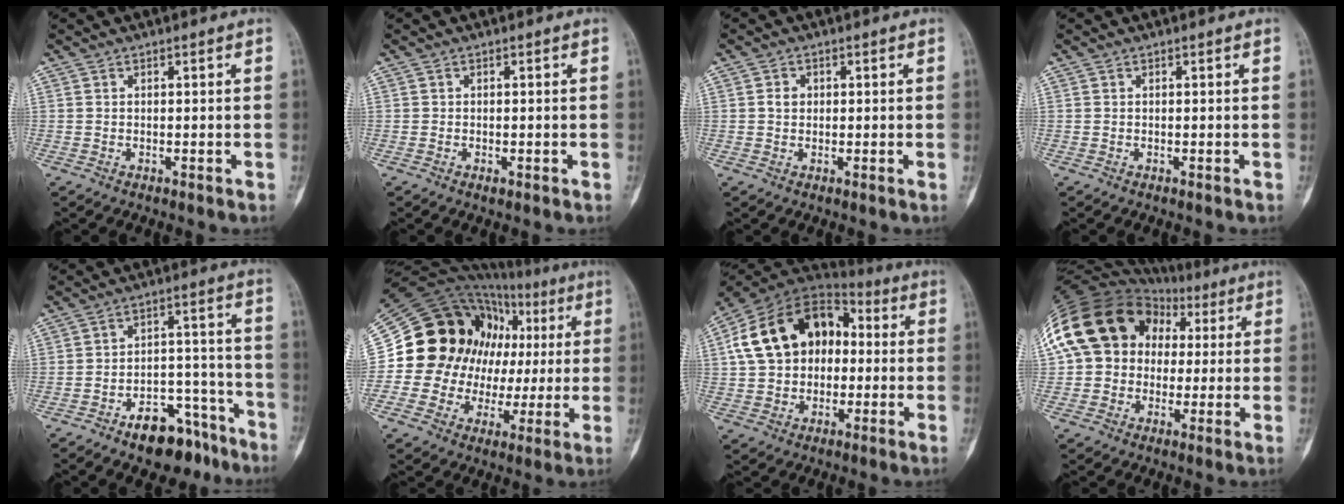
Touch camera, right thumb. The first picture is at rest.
{"total": 0.7, "force": [-0.3, 0.5, 0.4], "torque": [-0.008, 0.000, -0.005]}
{"total": 1.8, "force": [0.3, 1.5, 1.0], "torque": [-0.011, 0.003, 0.002]}
{"total": 0.0}
{"total": 12.1, "force": [-8.3, 6.5, 6.0], "torque": [-0.057, 0.083, -0.122]}
{"total": 22.0, "force": [3.1, 18.6, 11.4], "torque": [-0.125, 0.057, 0.066]}
{"total": 19.7, "force": [2.0, 14.5, 13.2], "torque": [-0.214, 0.042, 0.030]}
{"total": 20.5, "force": [4.3, 16.8, 10.9], "torque": [-0.207, 0.062, 0.080]}